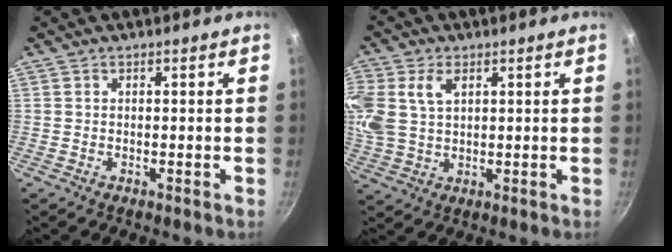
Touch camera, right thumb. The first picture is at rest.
{"total": 13.6, "force": [4.2, 9.1, 9.2], "torque": [-0.239, 0.007, 0.087]}